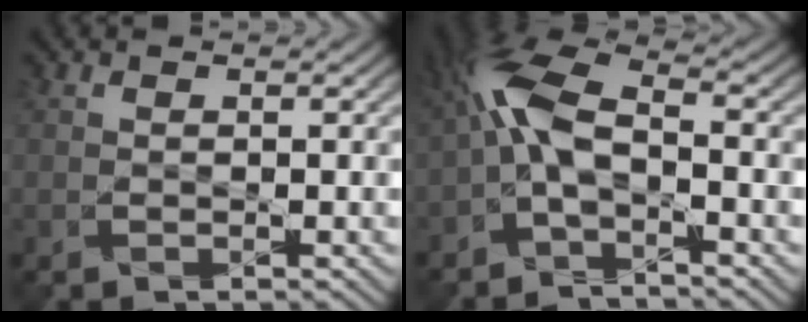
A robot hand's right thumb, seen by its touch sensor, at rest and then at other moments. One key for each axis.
{"total": 8.1, "fx": -2.2, "fy": 3.2, "fz": 7.1, "tx": -0.168, "ty": 0.015, "tz": -0.061}